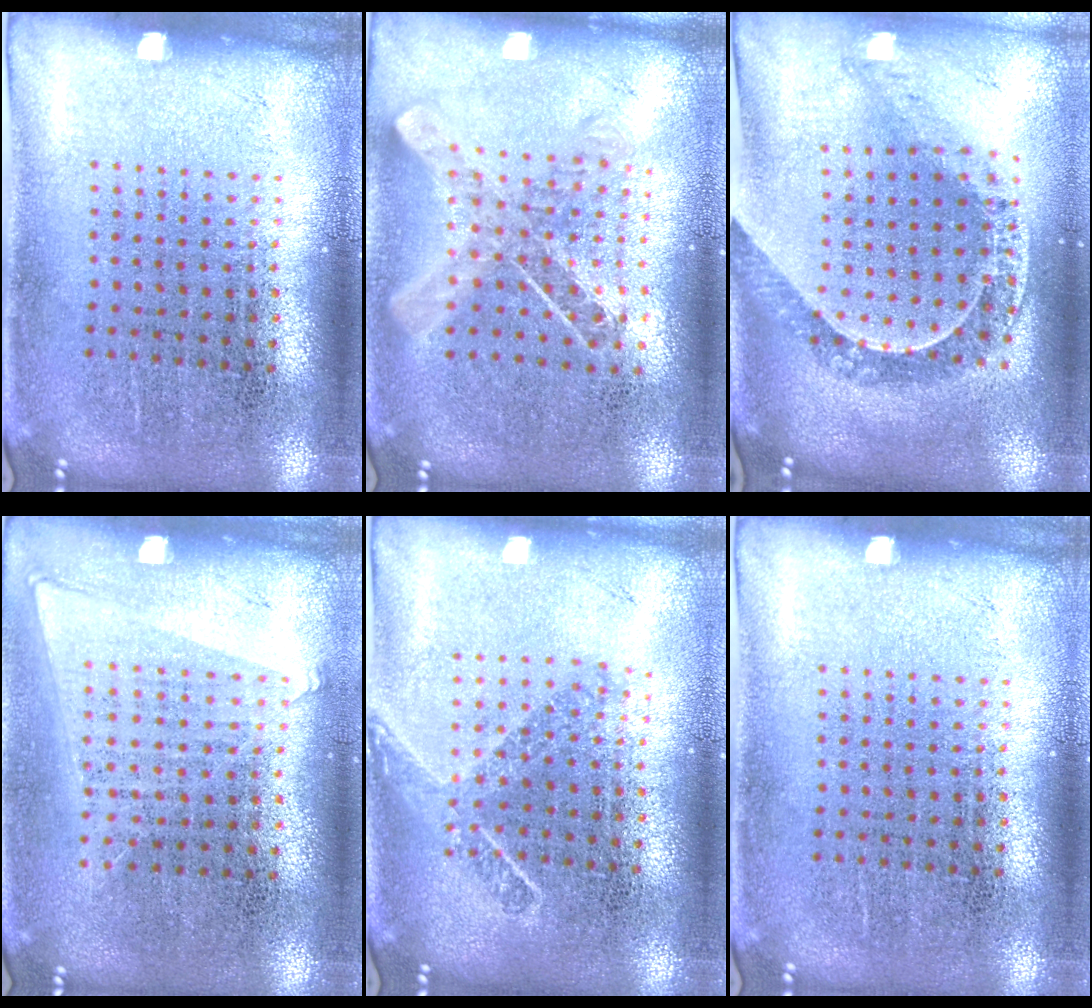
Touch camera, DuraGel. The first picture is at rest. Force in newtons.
{"total": 0.9, "press": 0.9, "slide": 0.1}
{"total": 1.1, "press": 1.1, "slide": 0.2}
{"total": 1.1, "press": 1.0, "slide": 0.5}
{"total": 1.7, "press": 1.3, "slide": 1.1}
{"total": 0.0}